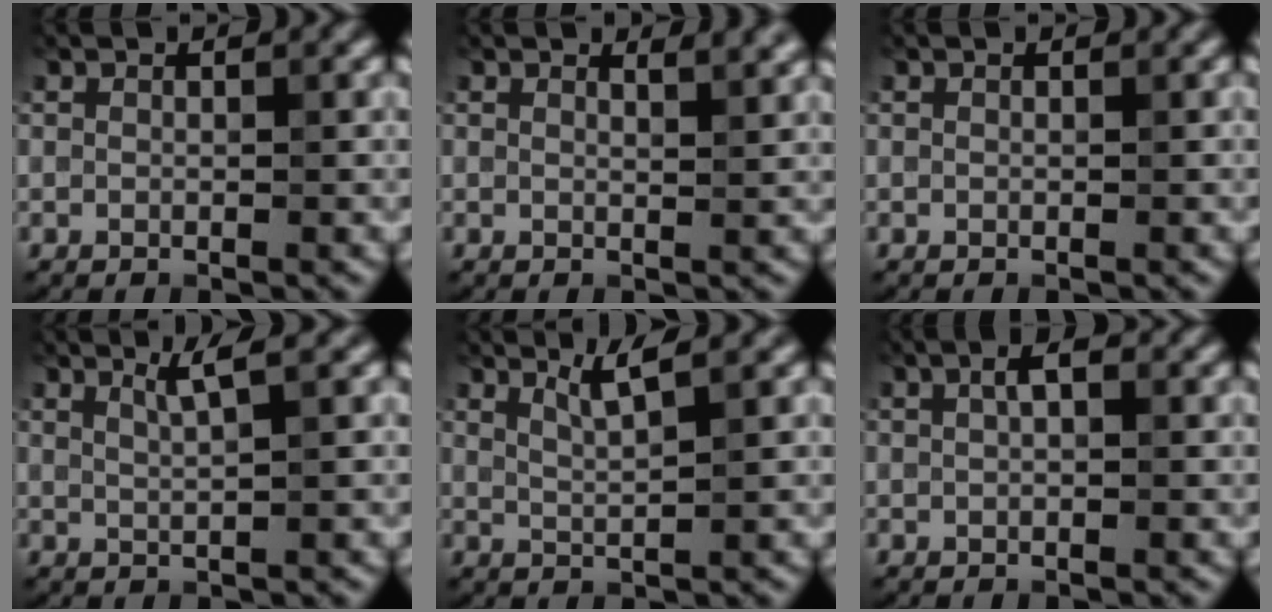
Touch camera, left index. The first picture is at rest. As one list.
[{"total": 2.5, "force": [2.0, 0.8, 1.2], "torque": [-0.005, 0.003, 0.022]}, {"total": 0.0}, {"total": 2.1, "force": [1.2, 0.3, 1.7], "torque": [-0.024, 0.003, 0.020]}, {"total": 2.3, "force": [1.5, 0.3, 1.7], "torque": [-0.029, 0.000, 0.029]}, {"total": 1.6, "force": [0.4, 0.6, 1.4], "torque": [-0.026, 0.006, 0.005]}]